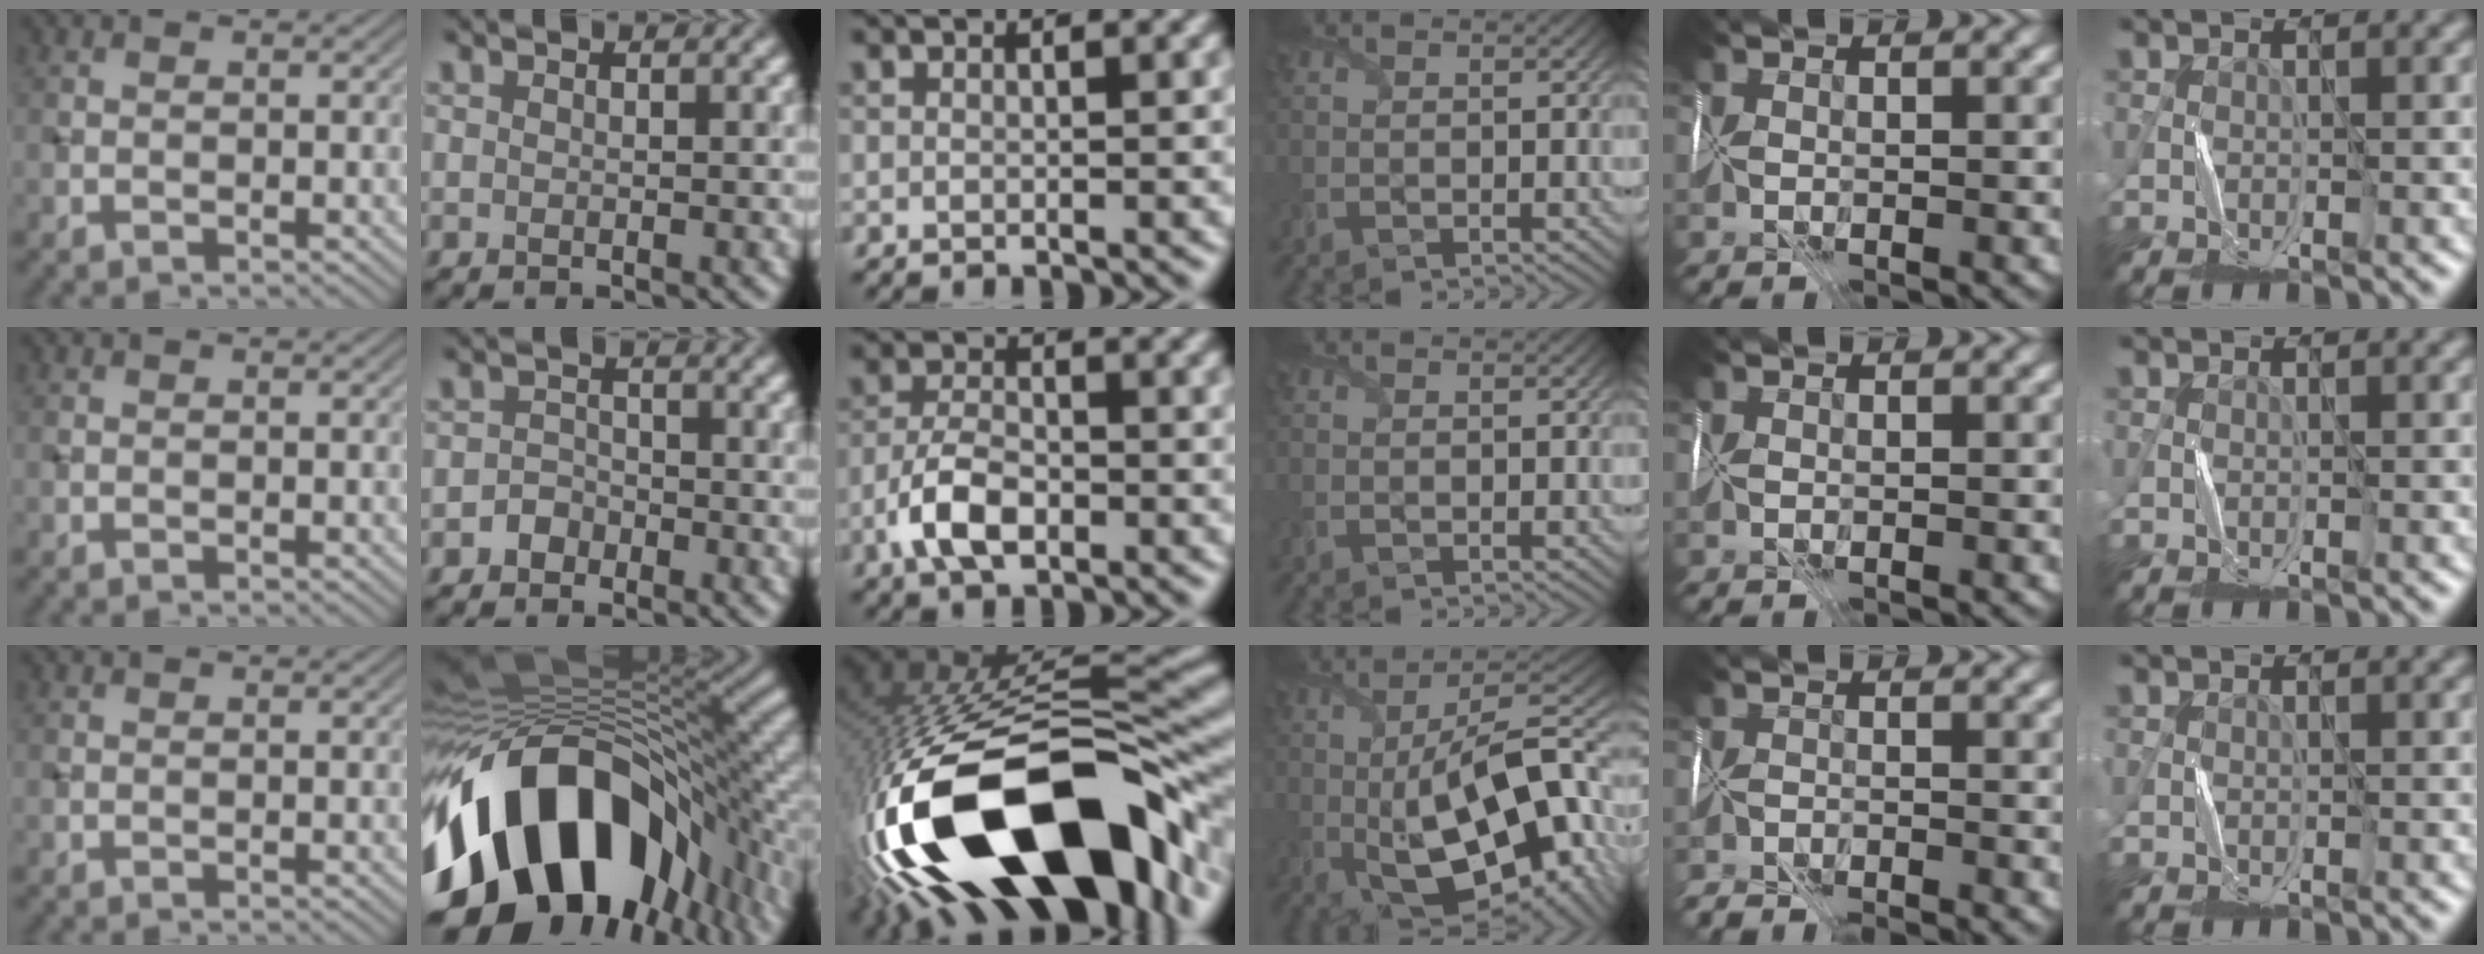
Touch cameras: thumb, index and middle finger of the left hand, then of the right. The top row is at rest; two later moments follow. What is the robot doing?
{"motion": "fold", "object": "map"}